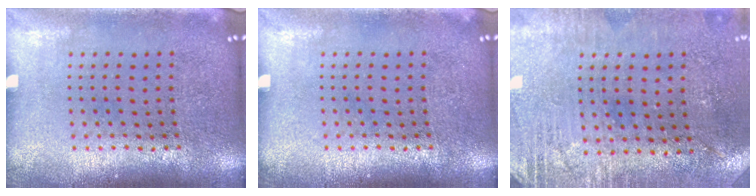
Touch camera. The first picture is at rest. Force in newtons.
{"total": 0.0}
{"total": 2.8, "press": 2.5, "slide": 1.2}